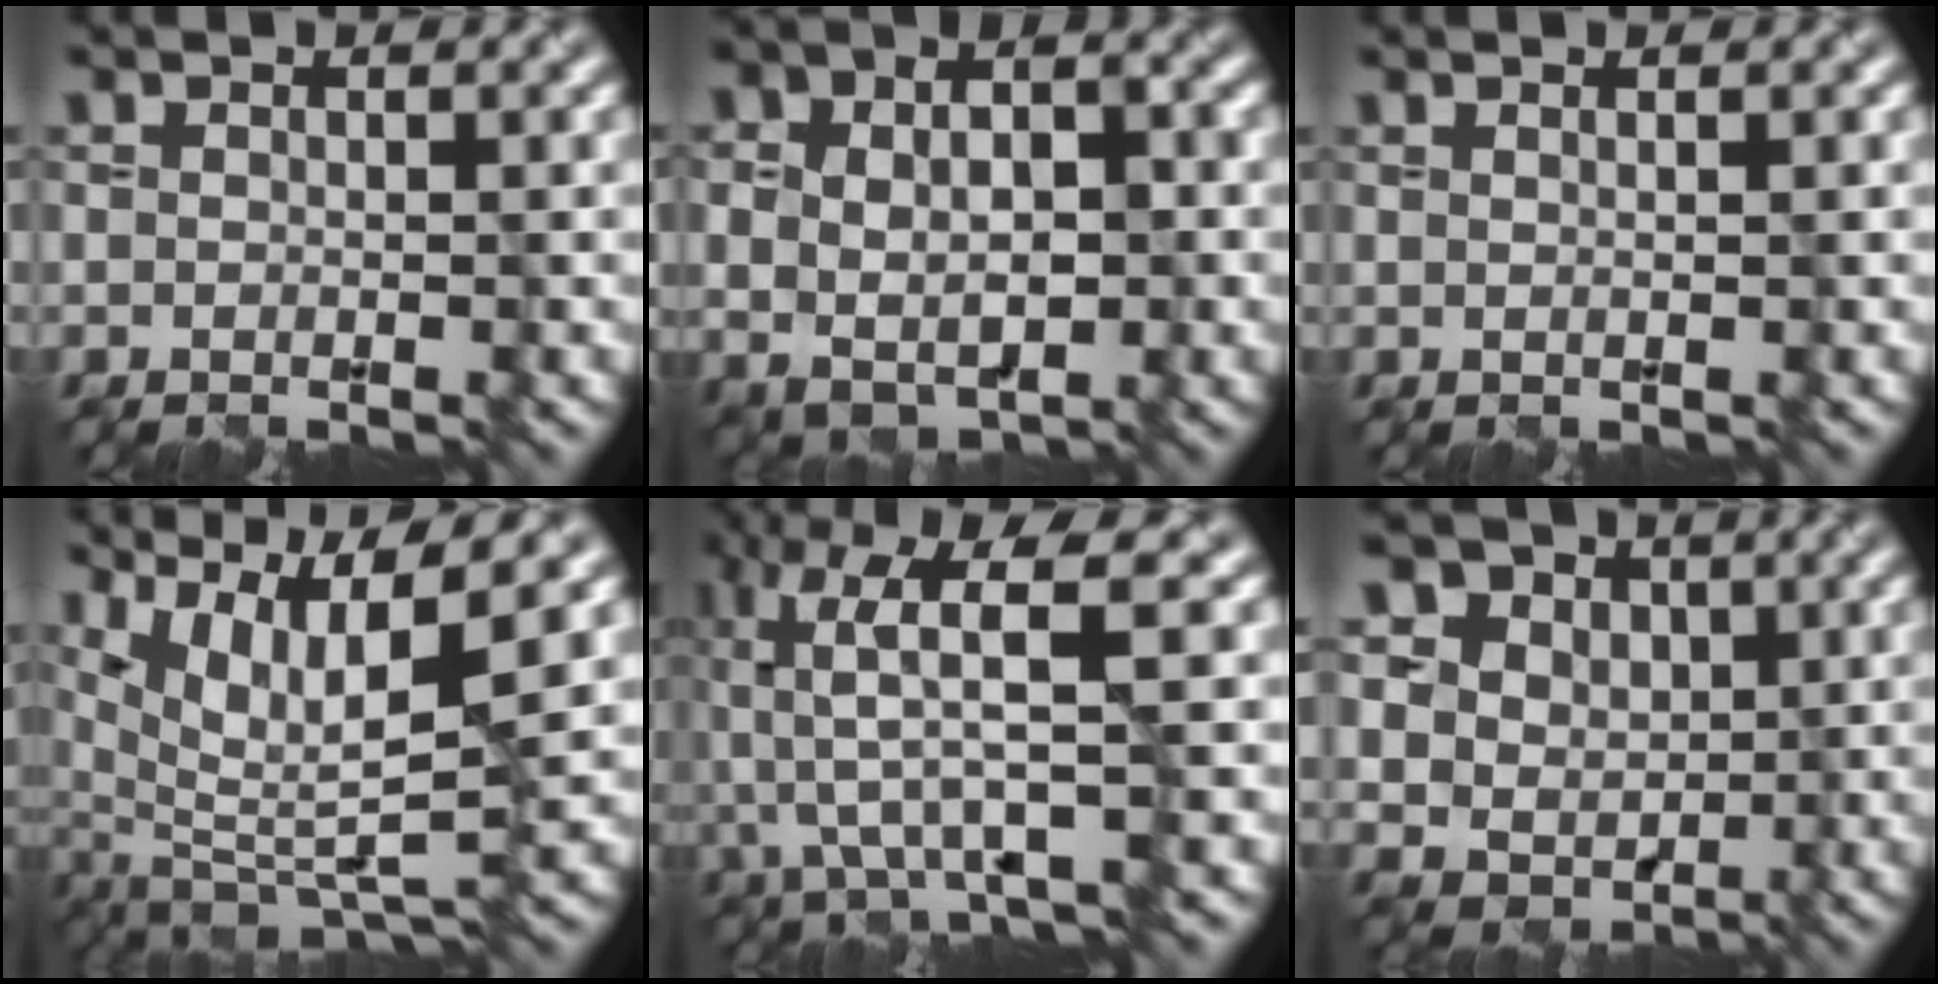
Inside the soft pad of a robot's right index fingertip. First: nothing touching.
{"total": 7.4, "force": [0.0, 4.9, 5.6], "torque": [-0.083, 0.008, 0.007]}
{"total": 2.1, "force": [1.1, 1.1, 1.4], "torque": [-0.006, 0.016, -0.004]}
{"total": 10.0, "force": [4.3, 3.1, 8.4], "torque": [-0.168, -0.002, 0.093]}
{"total": 6.3, "force": [0.4, 1.3, 6.2], "torque": [-0.142, 0.006, 0.011]}
{"total": 8.5, "force": [3.0, 7.1, 3.5], "torque": [-0.062, 0.017, 0.035]}